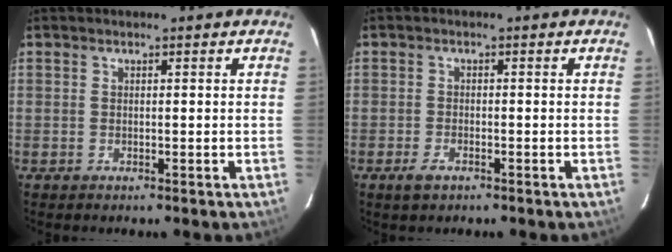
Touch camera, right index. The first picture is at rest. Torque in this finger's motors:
{"motor_torque": [0.19, -0.20, 0.05, 0.01]}